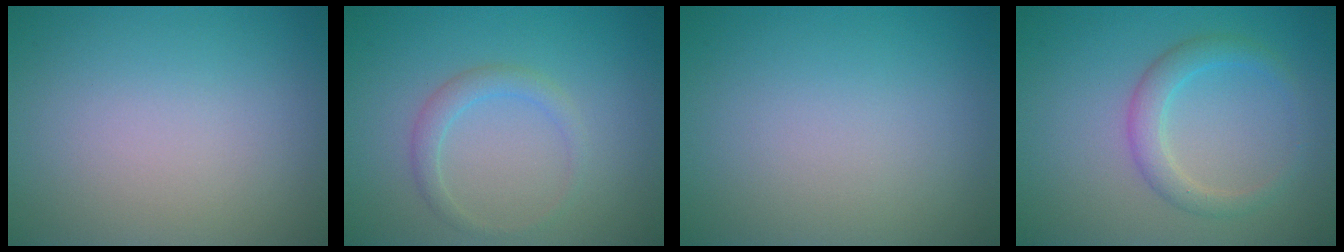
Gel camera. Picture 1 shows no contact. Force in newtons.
{"total": 1.7, "press": 1.7, "slide": 0.2}
{"total": 0.0}
{"total": 2.6, "press": 2.6, "slide": 0.1}